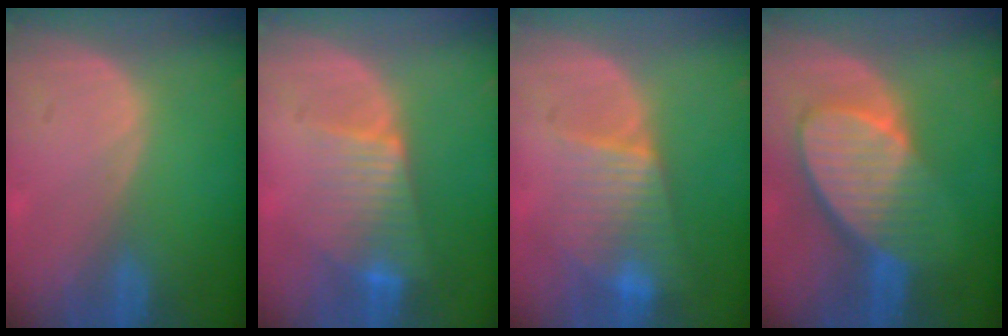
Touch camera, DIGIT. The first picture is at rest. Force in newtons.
{"total": 7.3, "press": 6.4, "slide": 3.4}
{"total": 7.1, "press": 6.8, "slide": 1.9}
{"total": 9.3, "press": 8.3, "slide": 4.3}